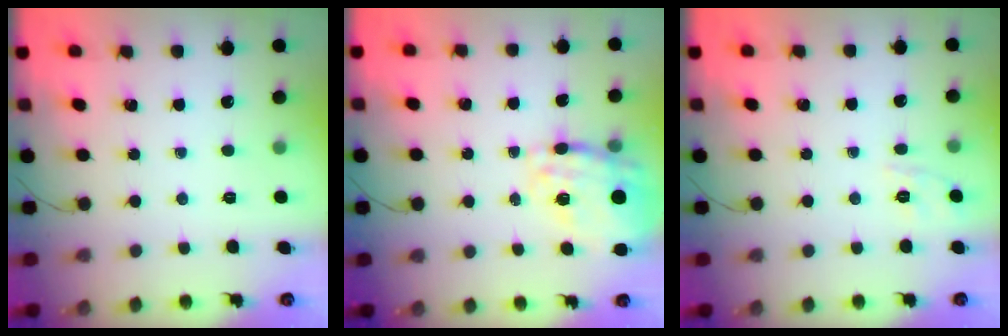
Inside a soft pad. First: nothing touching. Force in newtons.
{"total": 21.8, "press": 21.6, "slide": 2.5}
{"total": 1.8, "press": 0.5, "slide": 1.7}